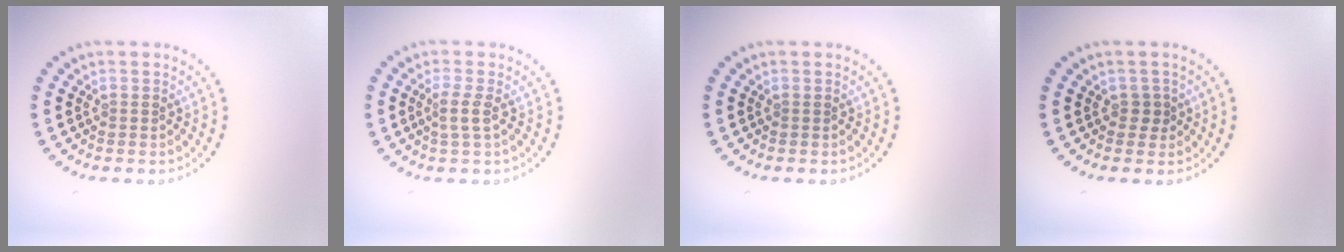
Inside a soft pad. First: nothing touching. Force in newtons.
{"total": 1.7, "press": 1.2, "slide": 1.2}
{"total": 0.0}
{"total": 1.1, "press": 0.8, "slide": 0.7}